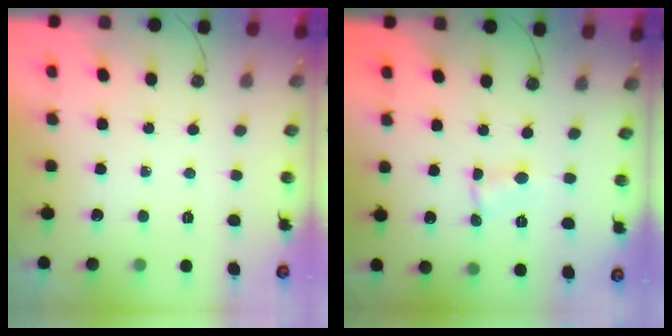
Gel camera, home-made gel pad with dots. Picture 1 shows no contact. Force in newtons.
{"total": 0.6, "press": 0.6, "slide": 0.1}